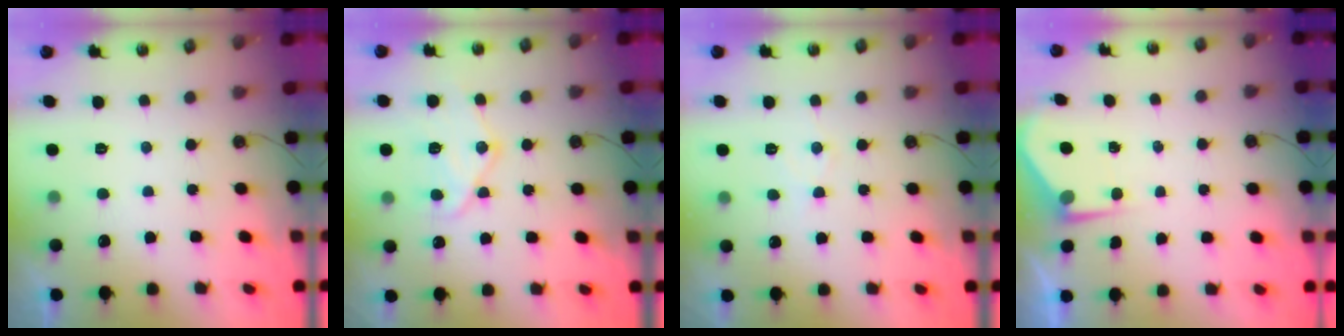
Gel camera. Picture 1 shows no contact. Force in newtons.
{"total": 13.3, "press": 13.3, "slide": 1.0}
{"total": 6.5, "press": 6.4, "slide": 0.8}
{"total": 3.7, "press": 3.6, "slide": 0.5}